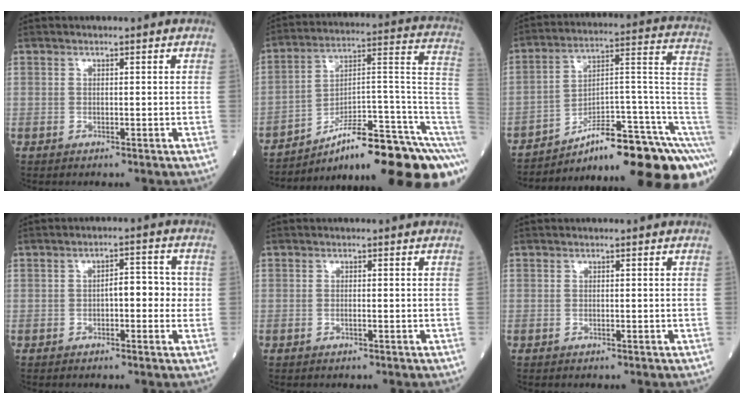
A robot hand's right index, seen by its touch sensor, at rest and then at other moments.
{"total": 22.3, "force": [-13.7, 2.7, 17.4], "torque": [-0.150, 0.059, -0.202]}
{"total": 21.9, "force": [-14.7, 2.8, 16.0], "torque": [-0.123, 0.056, -0.210]}
{"total": 4.6, "force": [-0.3, 2.0, 4.2], "torque": [-0.052, 0.019, -0.006]}
{"total": 0.6, "force": [-0.3, 0.0, 0.5], "torque": [-0.011, 0.000, -0.005]}
{"total": 0.0}